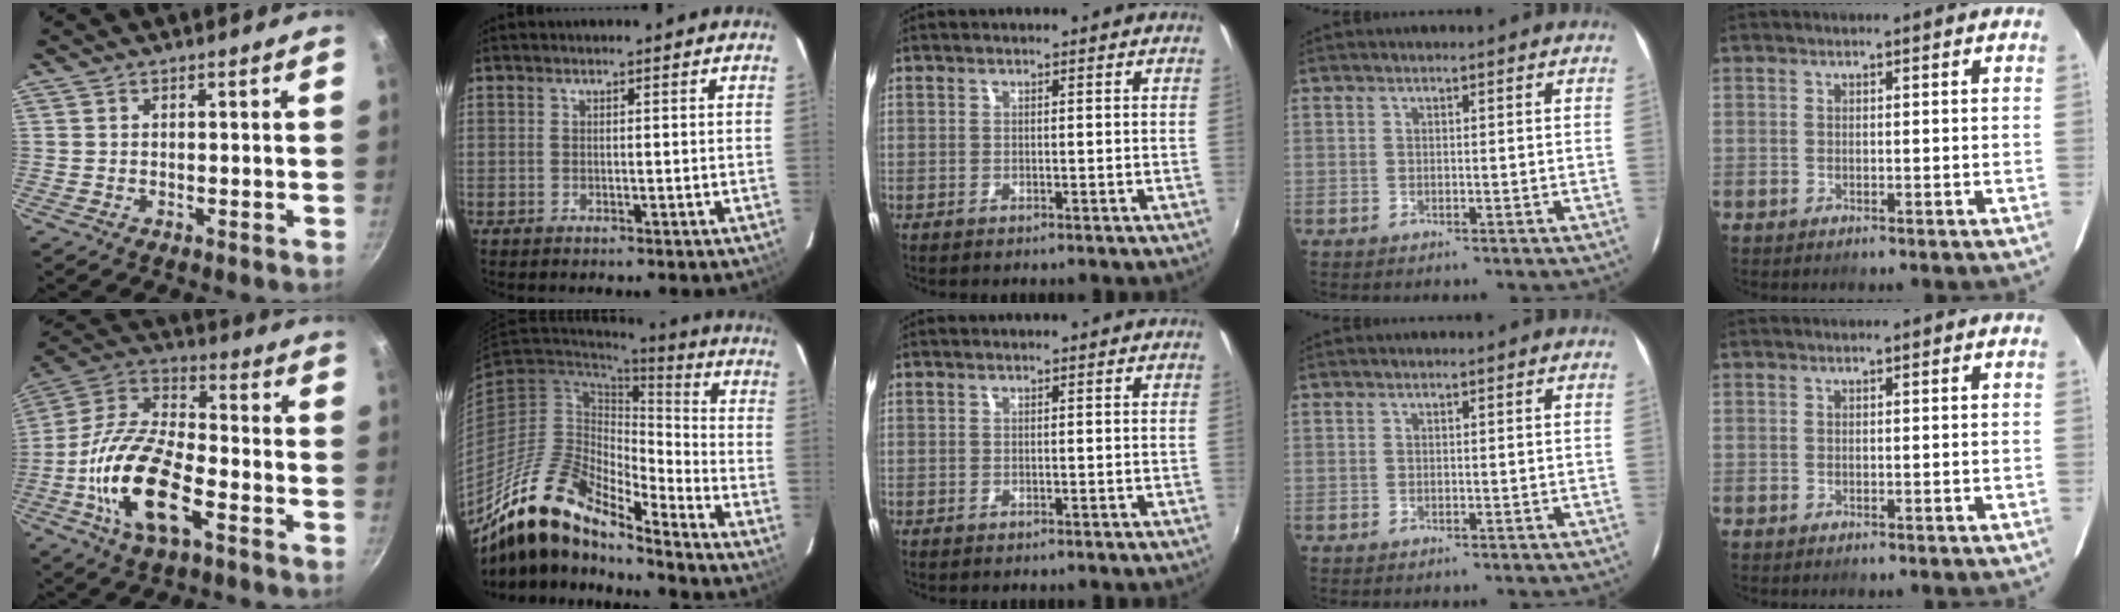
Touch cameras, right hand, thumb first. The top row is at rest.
{"thumb": {"total": 19.7, "force": [-6.7, 9.0, 16.1], "torque": [-0.303, 0.035, -0.143]}, "index": {"total": 18.0, "force": [-14.7, 4.6, 9.2], "torque": [-0.164, -0.017, -0.283]}}